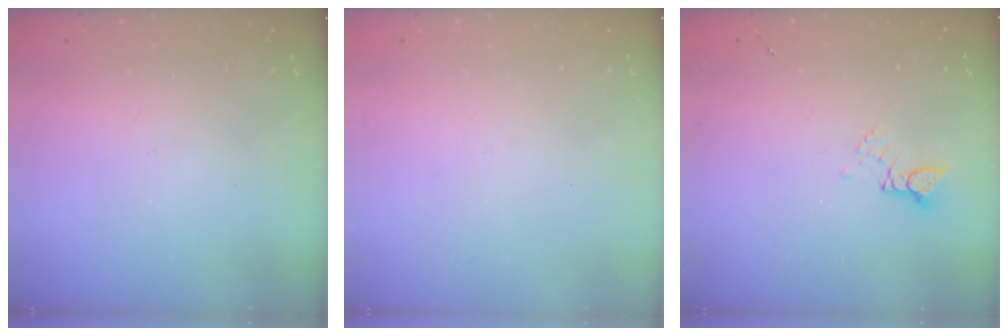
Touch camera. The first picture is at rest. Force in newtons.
{"total": 0.0}
{"total": 2.7, "press": 2.7, "slide": 0.2}